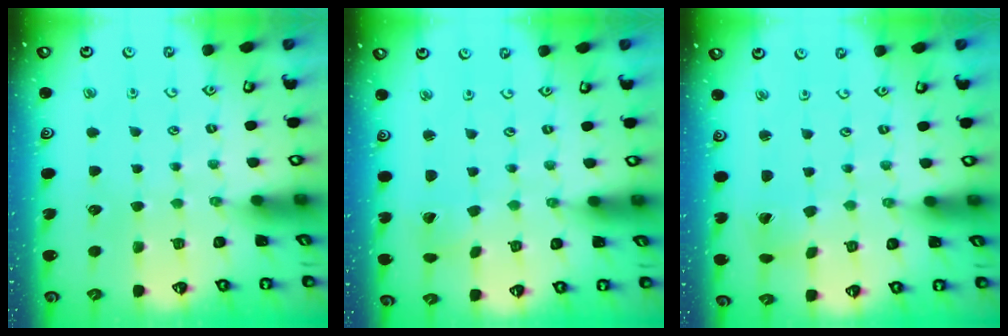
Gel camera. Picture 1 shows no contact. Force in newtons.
{"total": 0.6, "press": 0.6, "slide": 0.1}
{"total": 1.1, "press": 1.1, "slide": 0.1}